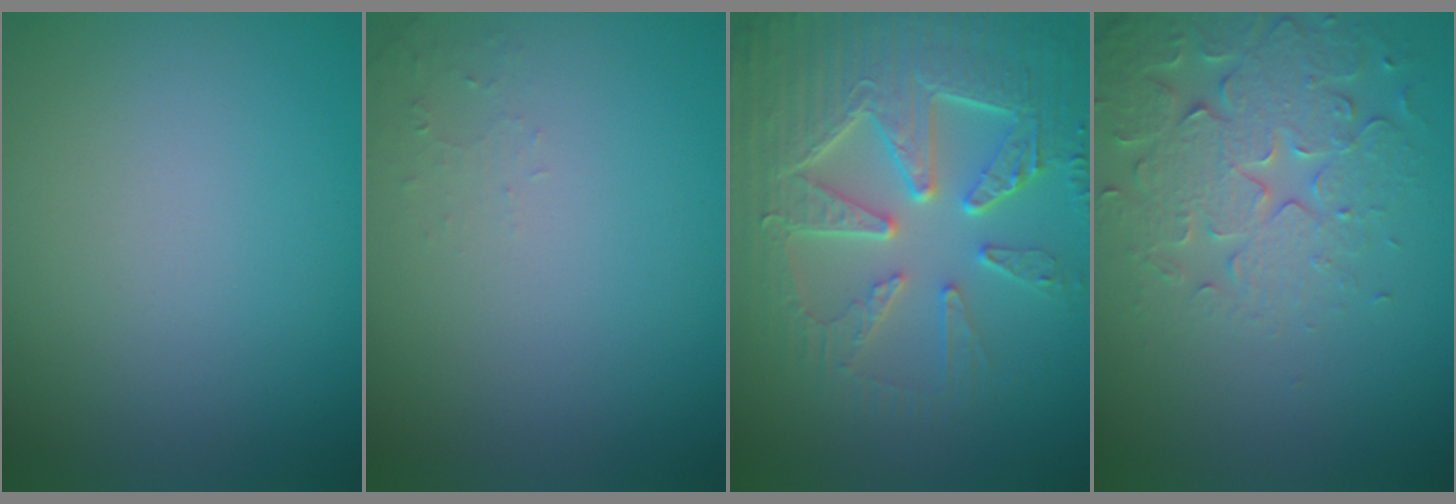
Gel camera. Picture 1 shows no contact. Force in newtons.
{"total": 0.9, "press": 0.9, "slide": 0.2}
{"total": 8.4, "press": 6.3, "slide": 5.7}
{"total": 4.8, "press": 4.6, "slide": 1.5}